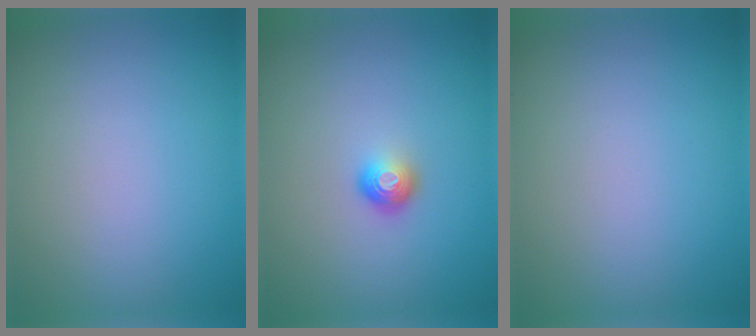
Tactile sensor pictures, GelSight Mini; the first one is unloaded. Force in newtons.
{"total": 1.8, "press": 1.2, "slide": 1.3}
{"total": 0.0}